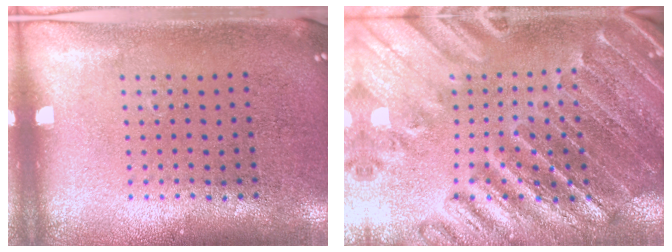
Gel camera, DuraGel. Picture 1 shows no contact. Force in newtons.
{"total": 2.8, "press": 2.8, "slide": 0.4}